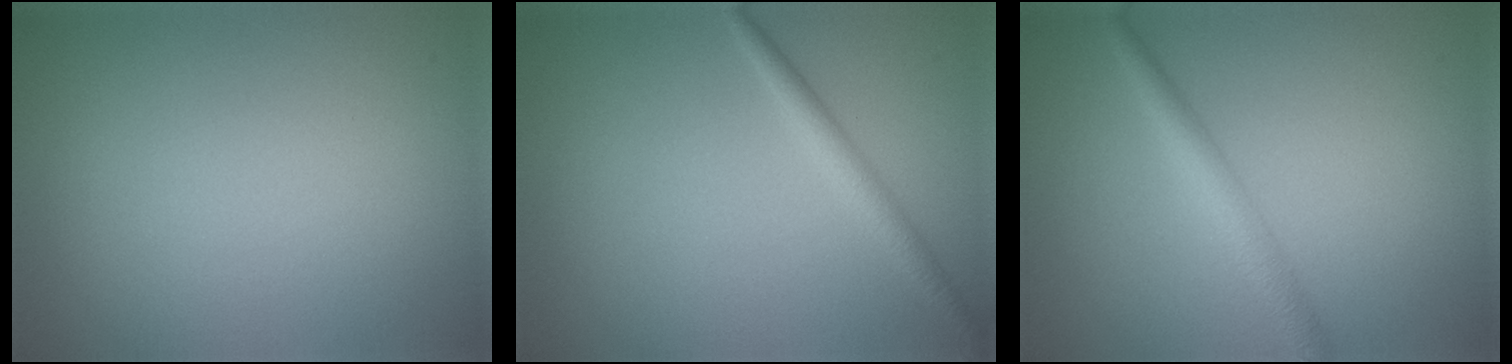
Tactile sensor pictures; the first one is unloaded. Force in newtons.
{"total": 1.8, "press": 1.8, "slide": 0.1}
{"total": 2.9, "press": 2.9, "slide": 0.1}